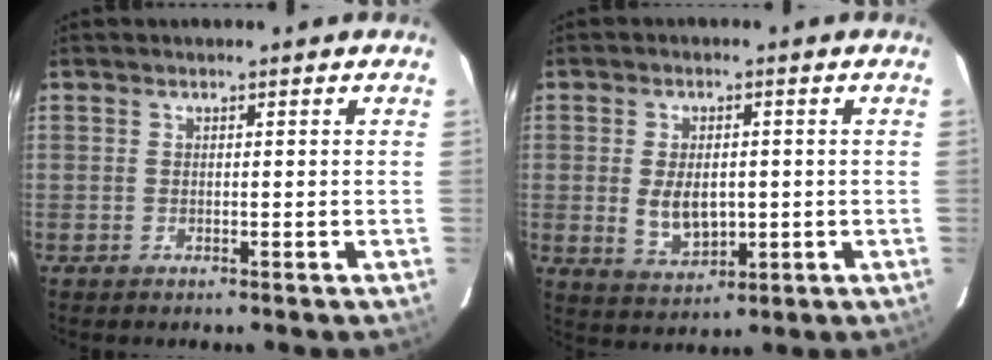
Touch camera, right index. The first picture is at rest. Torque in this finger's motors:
{"motor_torque": [0.14, 0.01, 0.08, 0.03]}